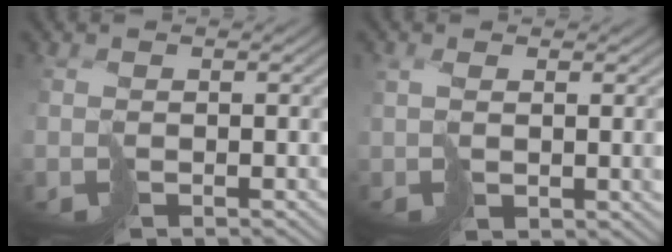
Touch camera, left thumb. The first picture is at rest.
{"total": 3.6, "force": [1.1, 1.6, 3.0], "torque": [-0.057, -0.009, 0.036]}